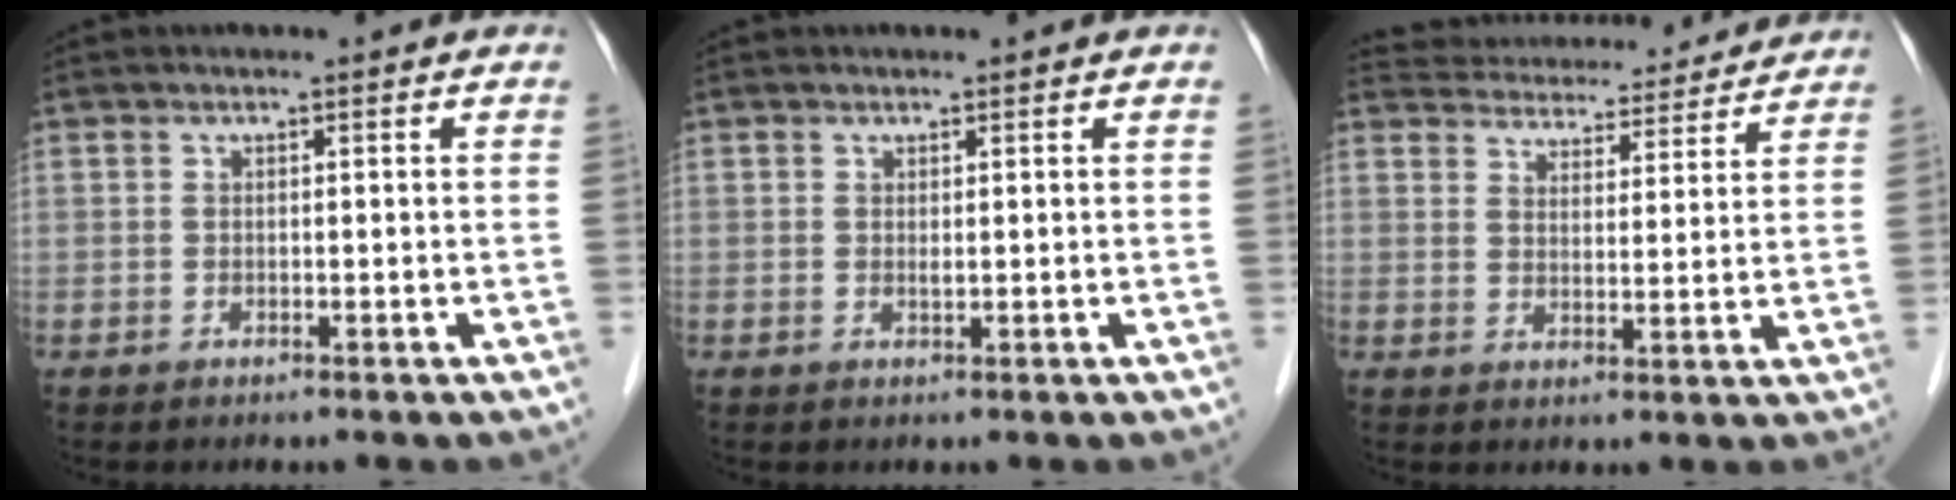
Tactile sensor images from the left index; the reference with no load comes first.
{"total": 0.8, "force": [0.5, 0.2, 0.5], "torque": [-0.013, 0.000, 0.008]}
{"total": 19.0, "force": [17.9, 4.6, 4.2], "torque": [-0.067, 0.024, 0.236]}